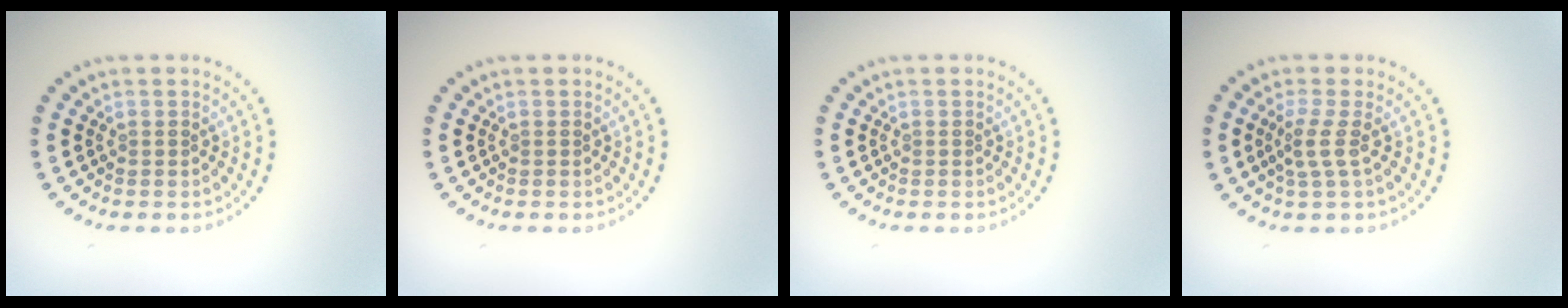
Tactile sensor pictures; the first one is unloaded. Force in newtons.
{"total": 0.0}
{"total": 0.0}
{"total": 2.2, "press": 1.7, "slide": 1.4}